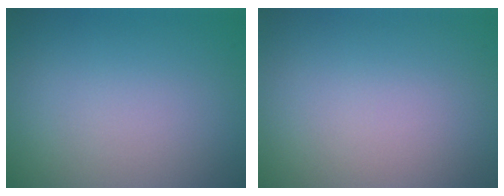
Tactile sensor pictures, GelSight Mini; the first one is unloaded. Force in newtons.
{"total": 0.0}